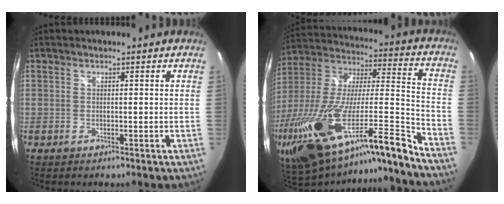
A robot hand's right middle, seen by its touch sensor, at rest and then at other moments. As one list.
[{"total": 30.1, "force": [-19.9, 3.8, 22.2], "torque": [-0.378, -0.078, -0.334]}]